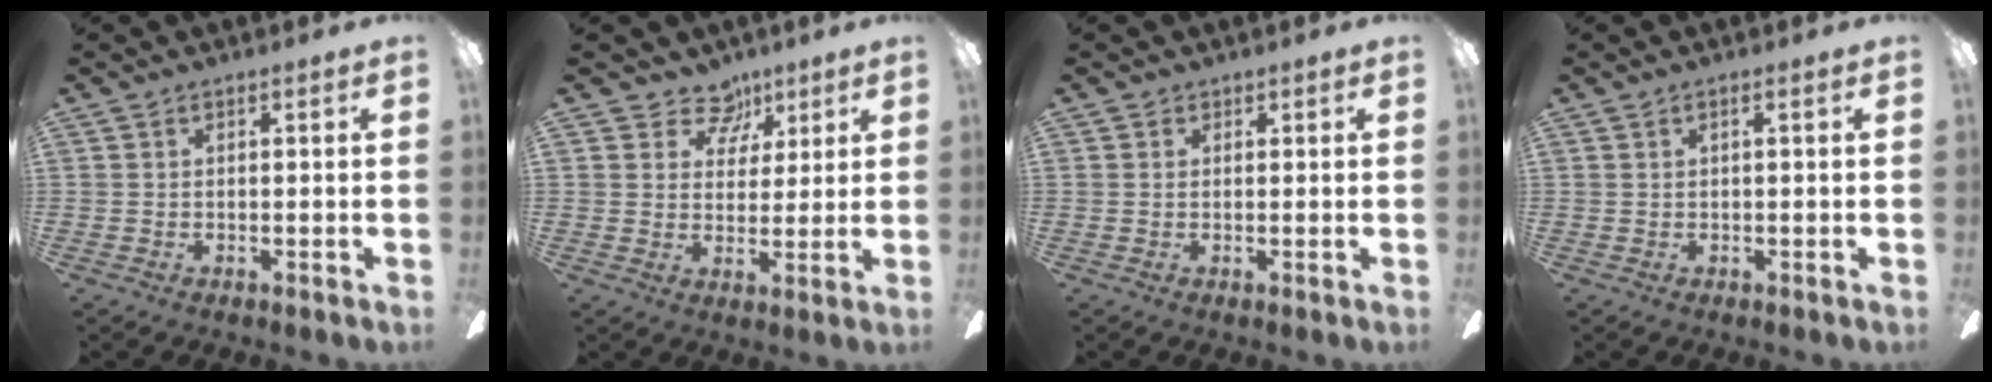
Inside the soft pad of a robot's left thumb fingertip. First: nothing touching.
{"total": 8.0, "force": [4.9, 5.8, 2.5], "torque": [-0.032, -0.023, 0.089]}
{"total": 0.8, "force": [0.5, 0.7, 0.1], "torque": [0.007, 0.000, 0.007]}
{"total": 0.7, "force": [0.1, 0.0, 0.7], "torque": [-0.013, -0.001, 0.003]}